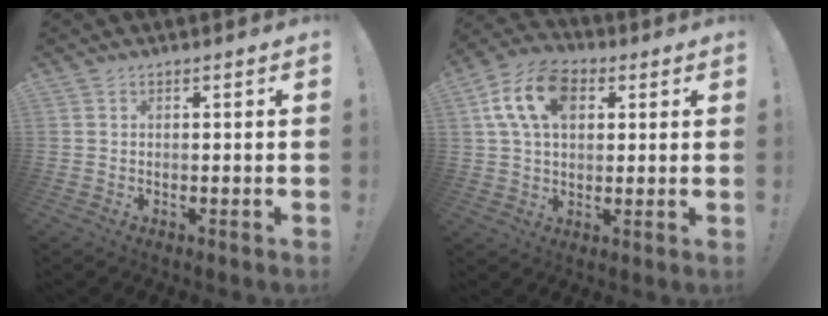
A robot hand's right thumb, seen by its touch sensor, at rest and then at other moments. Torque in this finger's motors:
{"motor_torque": [1.39, 2.53, 0.33, -0.01, 0.07]}